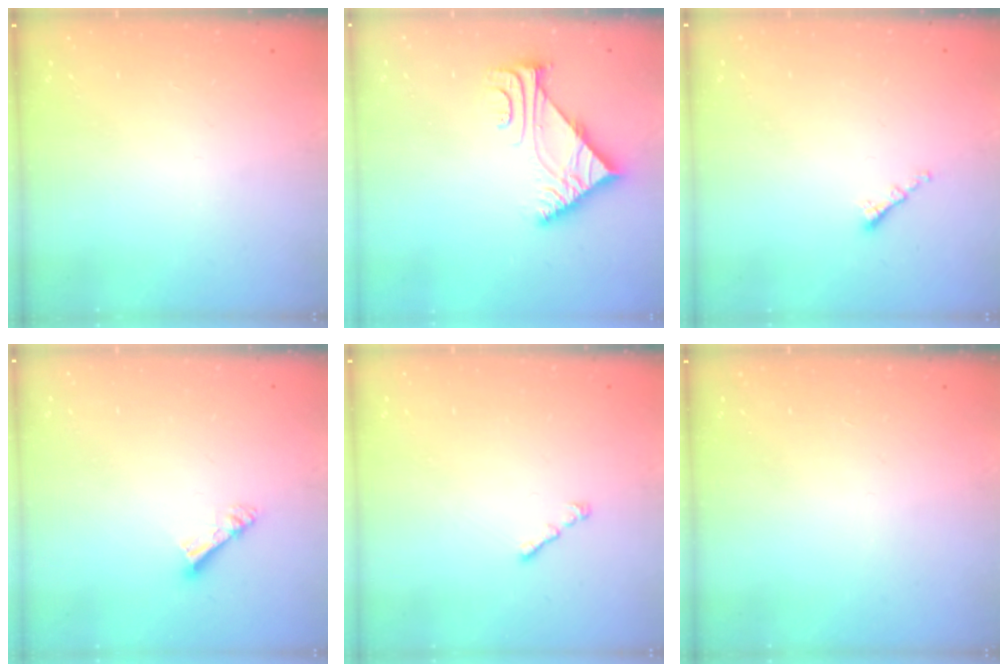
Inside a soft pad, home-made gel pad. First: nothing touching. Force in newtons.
{"total": 5.6, "press": 5.5, "slide": 0.8}
{"total": 0.8, "press": 0.8, "slide": 0.2}
{"total": 4.3, "press": 4.3, "slide": 0.3}
{"total": 1.0, "press": 0.9, "slide": 0.5}
{"total": 0.0}